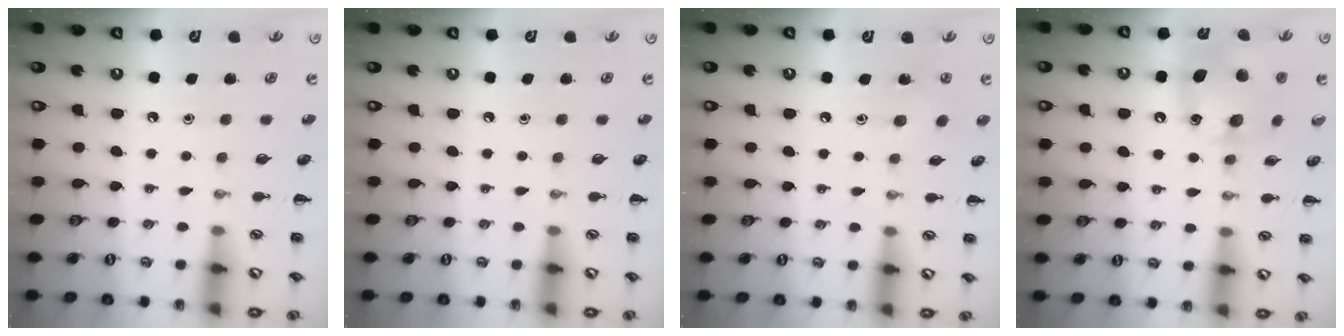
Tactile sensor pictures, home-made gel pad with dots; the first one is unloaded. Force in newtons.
{"total": 0.0}
{"total": 5.2, "press": 4.9, "slide": 1.5}
{"total": 12.3, "press": 12.2, "slide": 1.6}